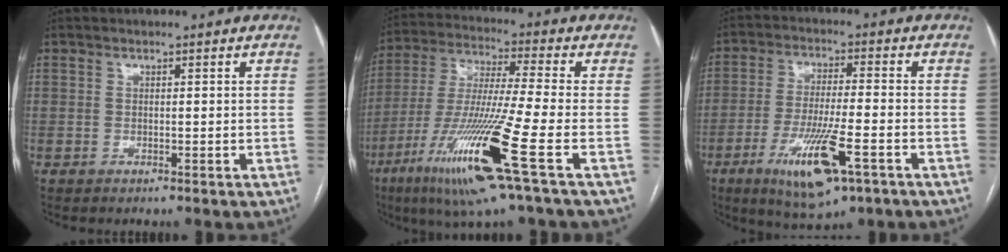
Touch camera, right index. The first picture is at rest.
{"total": 17.7, "force": [-7.6, -0.8, 16.0], "torque": [-0.340, -0.038, -0.144]}
{"total": 12.2, "force": [-5.7, 2.2, 10.5], "torque": [-0.199, -0.022, -0.090]}